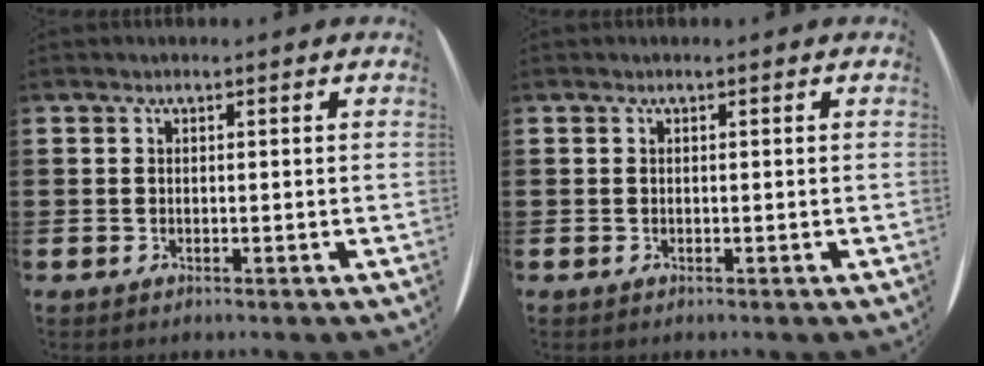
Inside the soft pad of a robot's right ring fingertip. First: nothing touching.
{"total": 0.0}